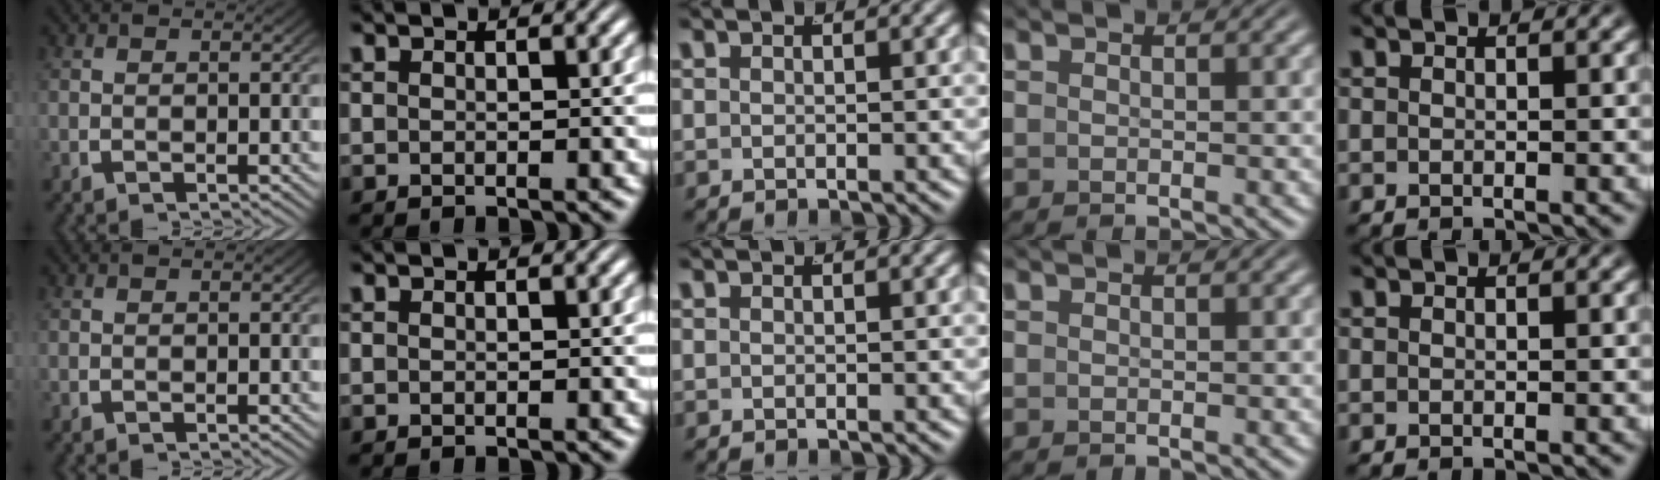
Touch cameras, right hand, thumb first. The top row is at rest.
{}